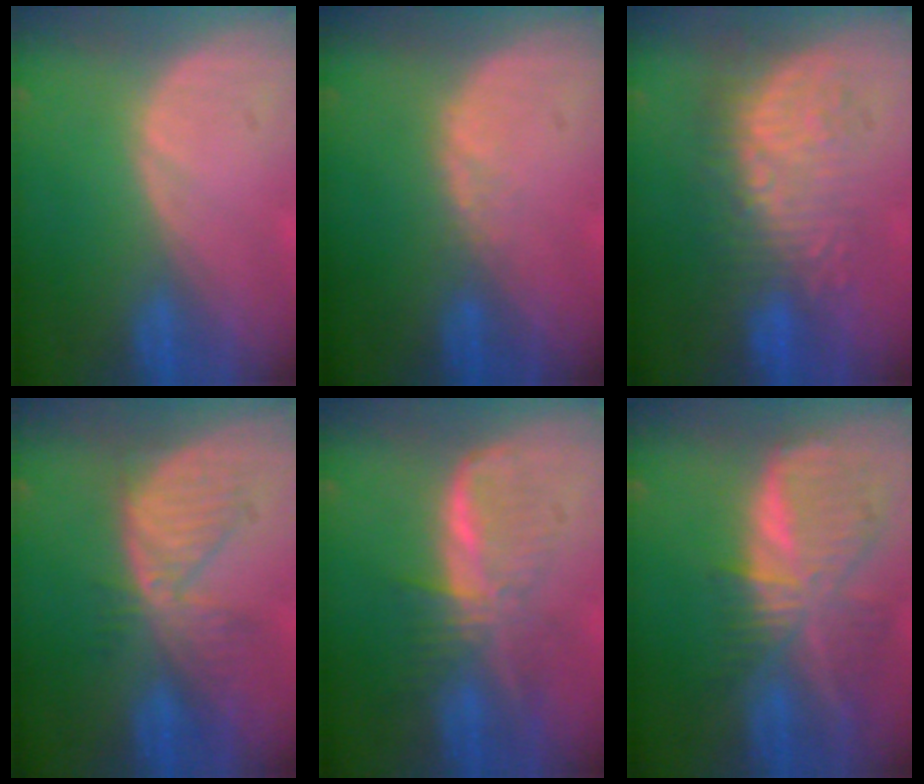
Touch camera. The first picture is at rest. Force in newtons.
{"total": 1.0, "press": 1.0, "slide": 0.2}
{"total": 8.9, "press": 8.5, "slide": 2.5}
{"total": 6.5, "press": 6.2, "slide": 2.1}
{"total": 6.3, "press": 6.1, "slide": 1.2}
{"total": 9.2, "press": 8.0, "slide": 4.5}